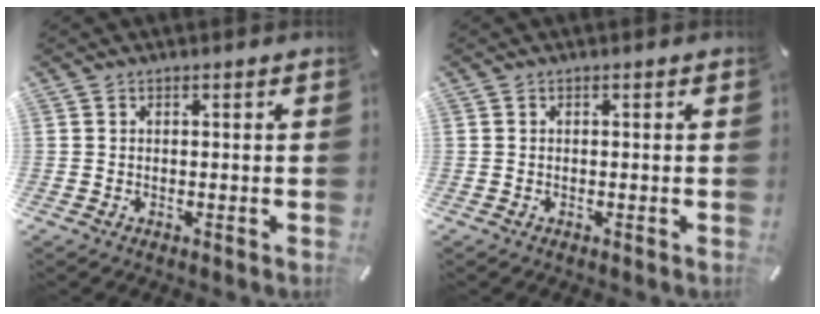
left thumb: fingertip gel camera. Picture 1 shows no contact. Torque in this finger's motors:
{"motor_torque": [-0.05, -0.01, -0.05, 0.04, 0.01]}